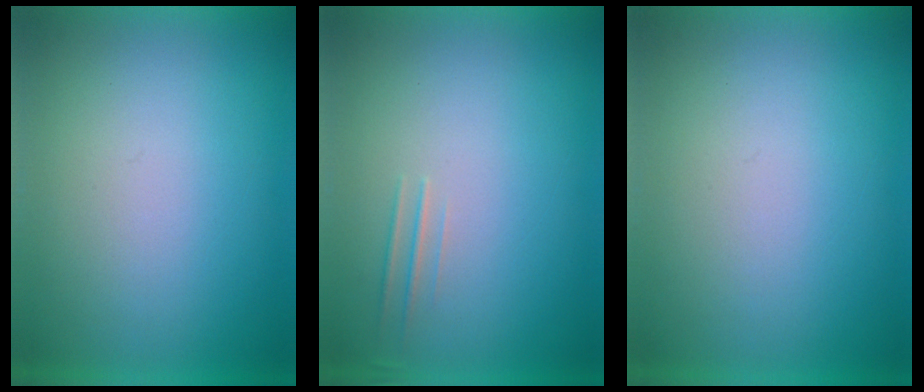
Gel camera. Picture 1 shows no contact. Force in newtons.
{"total": 1.7}
{"total": 0.0}